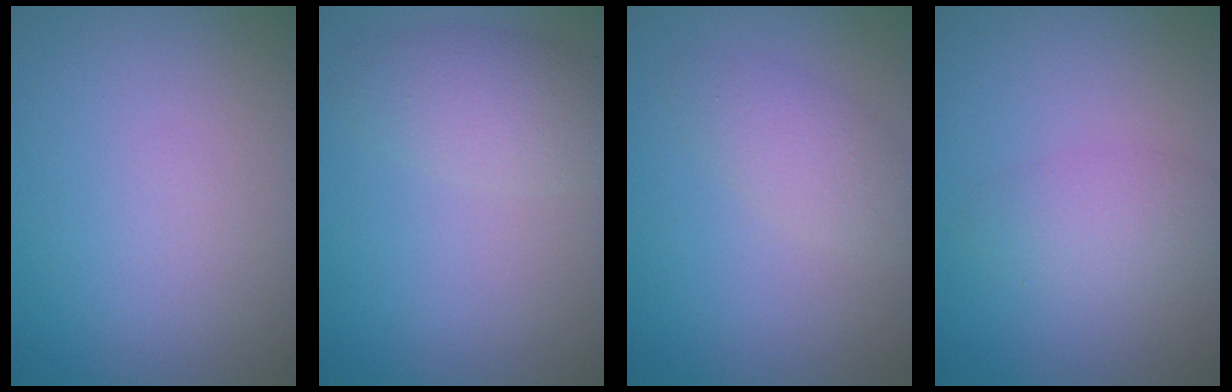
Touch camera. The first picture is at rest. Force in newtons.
{"total": 3.5, "press": 3.4, "slide": 0.2}
{"total": 2.4, "press": 2.4, "slide": 0.2}
{"total": 2.7, "press": 2.7, "slide": 0.1}